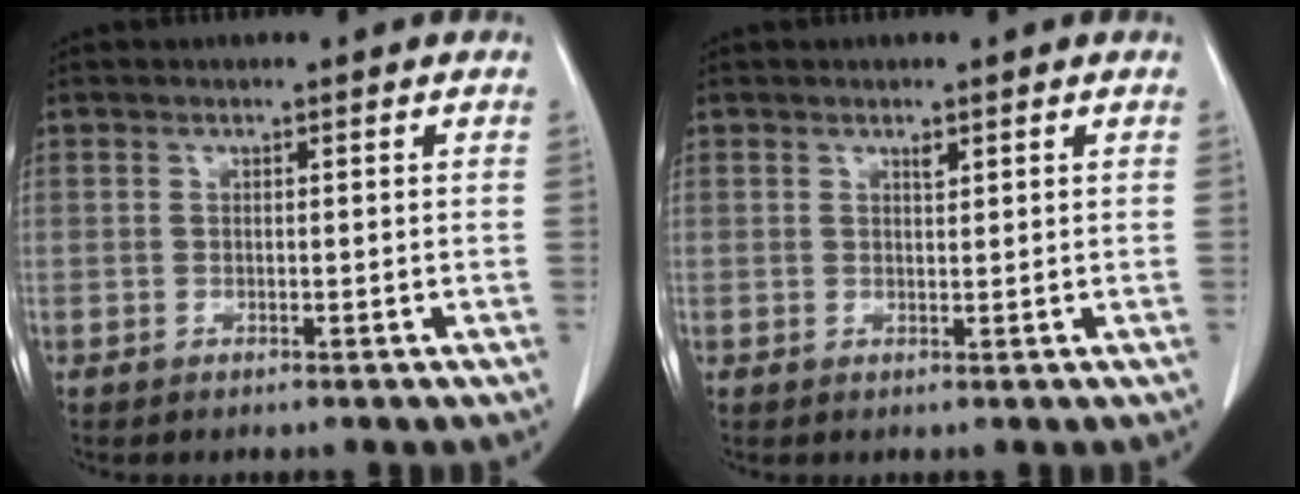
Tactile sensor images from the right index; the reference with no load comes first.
{"total": 0.8, "force": [0.6, 0.3, 0.5], "torque": [-0.011, -0.005, 0.010]}